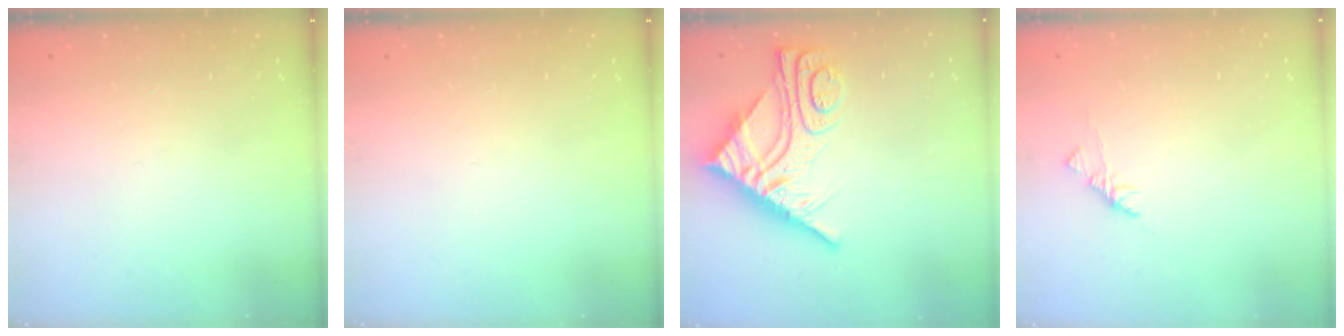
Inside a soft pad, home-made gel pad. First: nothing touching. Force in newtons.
{"total": 0.0}
{"total": 12.3, "press": 12.3, "slide": 1.1}
{"total": 1.9, "press": 1.7, "slide": 0.6}